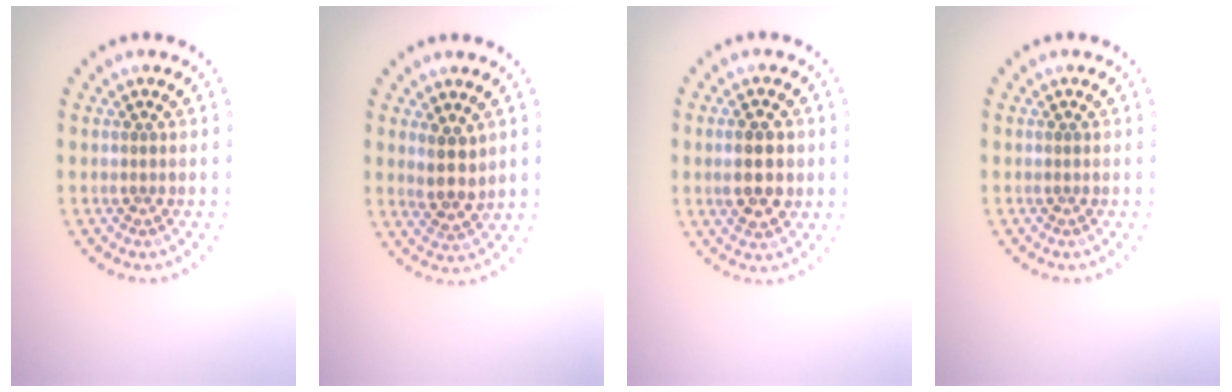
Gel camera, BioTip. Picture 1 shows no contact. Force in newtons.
{"total": 2.6, "press": 2.3, "slide": 1.2}
{"total": 4.1, "press": 4.1, "slide": 0.1}
{"total": 0.0}